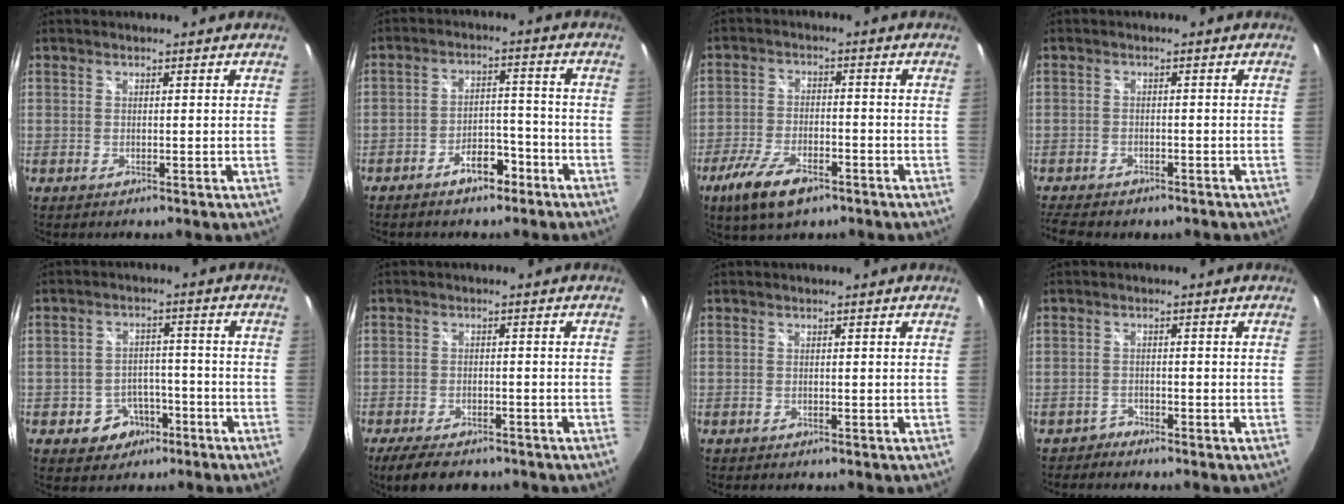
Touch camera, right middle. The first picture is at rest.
{"total": 6.2, "force": [-4.5, 3.2, 3.0], "torque": [-0.057, 0.021, -0.057]}
{"total": 10.1, "force": [-6.5, 4.0, 6.6], "torque": [-0.160, -0.022, -0.119]}
{"total": 7.1, "force": [-5.8, 3.0, 2.8], "torque": [-0.076, -0.017, -0.088]}
{"total": 6.5, "force": [-3.5, 5.2, 1.8], "torque": [-0.047, 0.016, -0.037]}
{"total": 7.1, "force": [-5.6, 2.8, 3.4], "torque": [-0.082, -0.011, -0.091]}
{"total": 0.0}
{"total": 1.3, "force": [-1.2, 0.3, -0.5], "torque": [0.011, 0.003, -0.024]}